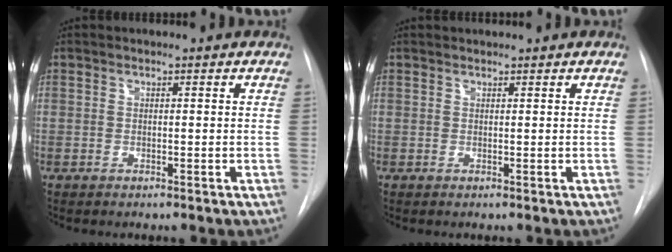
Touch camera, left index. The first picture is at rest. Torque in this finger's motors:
{"motor_torque": [-0.14, 0.17, -0.22, 0.01]}